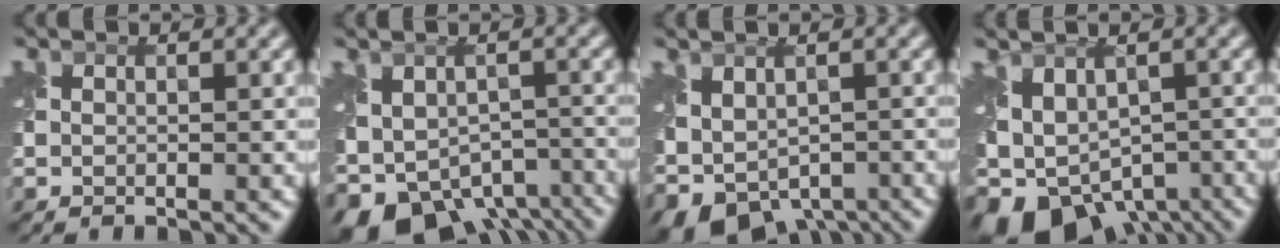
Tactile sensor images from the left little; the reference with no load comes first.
{"total": 10.1, "force": [-6.2, 5.9, 5.3], "torque": [-0.098, -0.025, -0.081]}
{"total": 6.6, "force": [-3.1, 4.0, 4.3], "torque": [-0.076, -0.025, -0.037]}
{"total": 9.2, "force": [-5.3, 5.0, 5.6], "torque": [-0.096, -0.019, -0.069]}